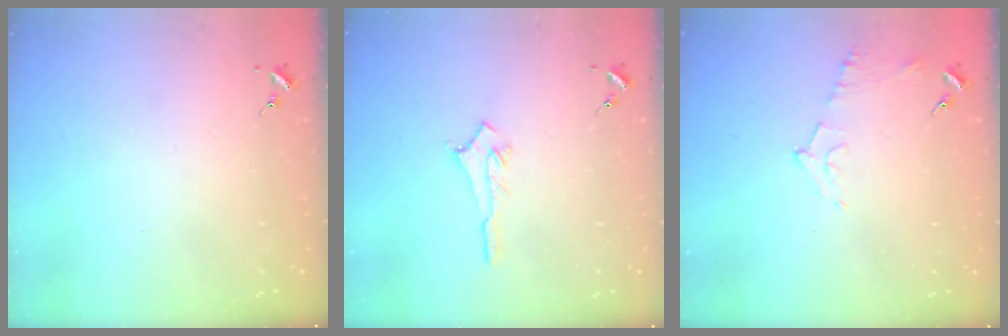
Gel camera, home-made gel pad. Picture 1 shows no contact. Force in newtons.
{"total": 4.8, "press": 4.8, "slide": 0.5}
{"total": 5.4, "press": 5.3, "slide": 1.2}